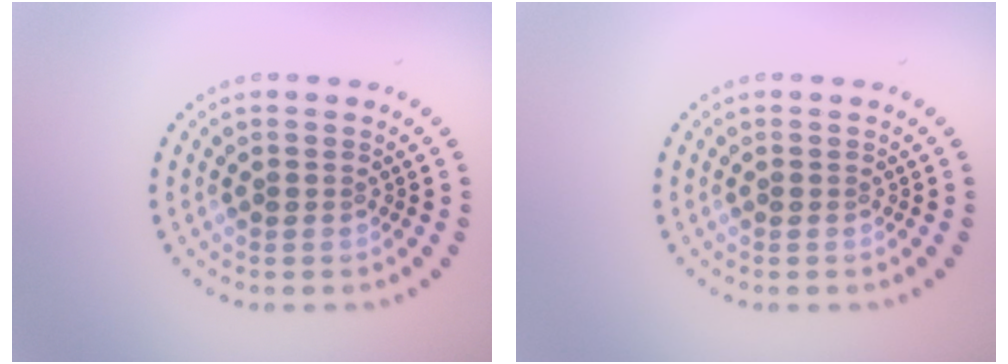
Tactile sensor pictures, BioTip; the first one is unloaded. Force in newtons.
{"total": 0.0}